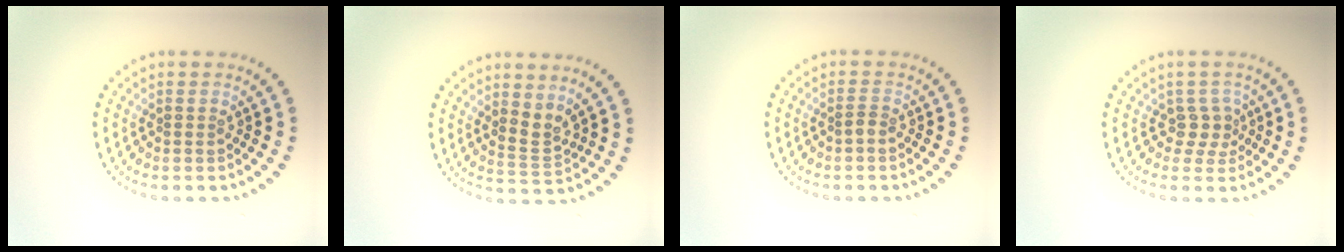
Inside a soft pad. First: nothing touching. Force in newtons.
{"total": 2.2, "press": 1.4, "slide": 1.7}
{"total": 0.9, "press": 0.6, "slide": 0.7}
{"total": 2.0, "press": 1.4, "slide": 1.5}